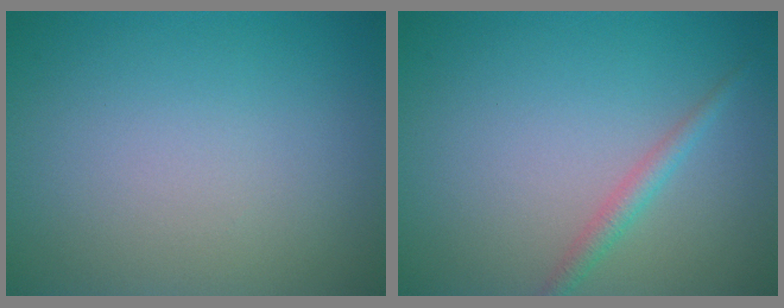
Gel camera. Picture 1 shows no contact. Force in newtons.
{"total": 1.6, "press": 1.6, "slide": 0.0}